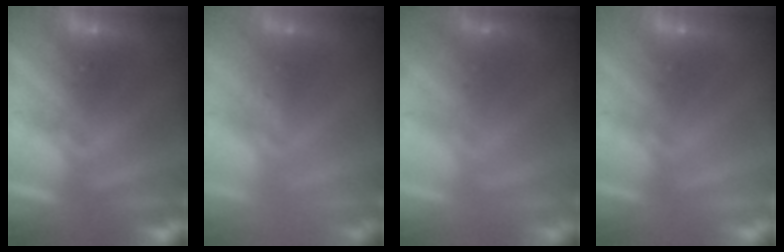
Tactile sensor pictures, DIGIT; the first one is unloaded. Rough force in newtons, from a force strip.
{"total": 2.5}
{"total": 1.1}
{"total": 3.3}